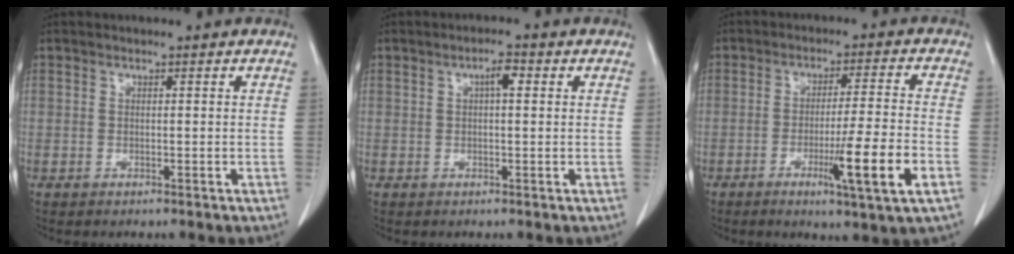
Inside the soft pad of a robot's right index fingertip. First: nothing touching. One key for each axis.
{"total": 2.4, "fx": 0.7, "fy": 0.6, "fz": 2.2, "tx": -0.040, "ty": 0.006, "tz": 0.010}
{"total": 10.6, "fx": -3.9, "fy": -0.9, "fz": 9.8, "tx": -0.161, "ty": -0.022, "tz": -0.062}